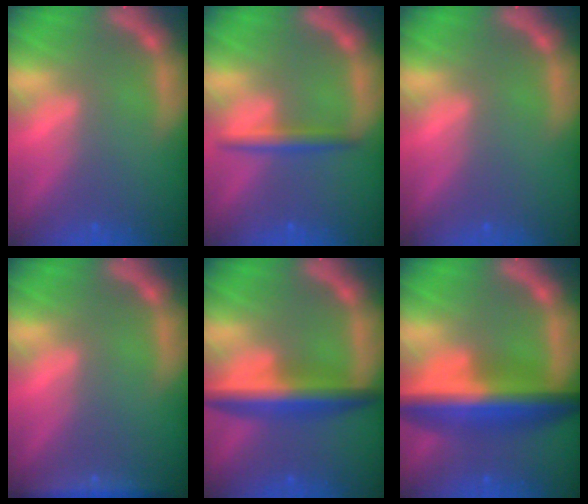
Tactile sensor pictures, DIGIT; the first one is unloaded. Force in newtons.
{"total": 2.5}
{"total": 0.0}
{"total": 2.9}
{"total": 6.0}
{"total": 9.5}